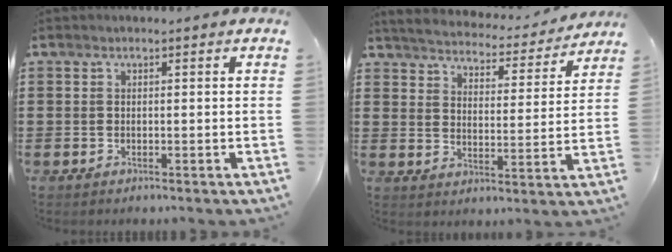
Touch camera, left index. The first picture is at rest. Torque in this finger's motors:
{"motor_torque": [2.14, 0.00, 0.11, 0.04]}